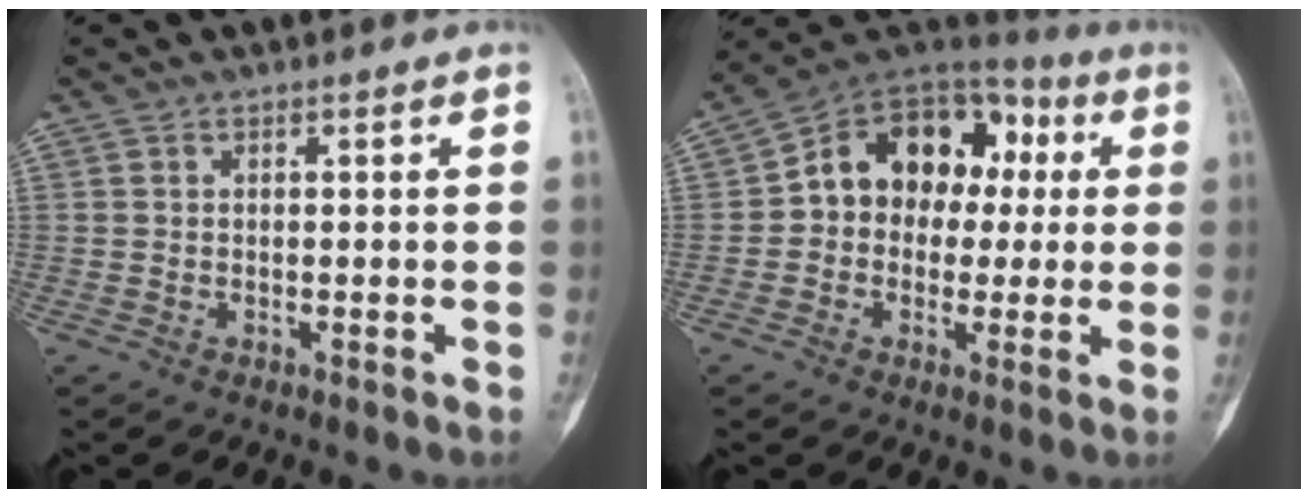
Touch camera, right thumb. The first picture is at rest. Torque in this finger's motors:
{"motor_torque": [0.44, 1.19, 0.23, -0.01, 0.13]}